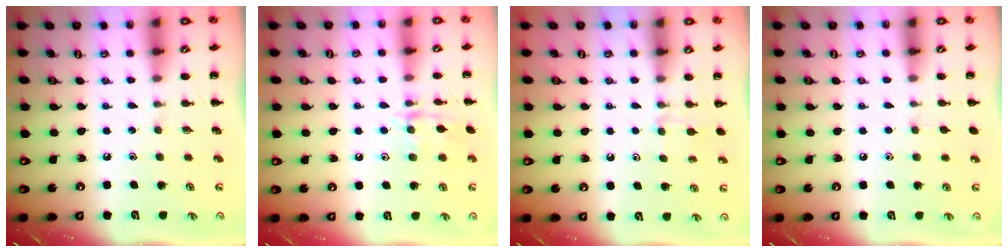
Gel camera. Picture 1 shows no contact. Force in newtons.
{"total": 11.0, "press": 11.0, "slide": 0.6}
{"total": 4.4, "press": 4.1, "slide": 1.7}
{"total": 2.5, "press": 2.2, "slide": 1.2}